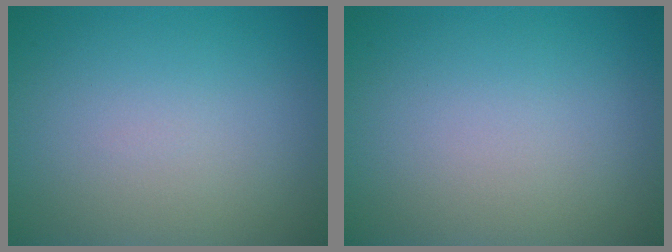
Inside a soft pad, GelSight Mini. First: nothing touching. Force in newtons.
{"total": 0.0}